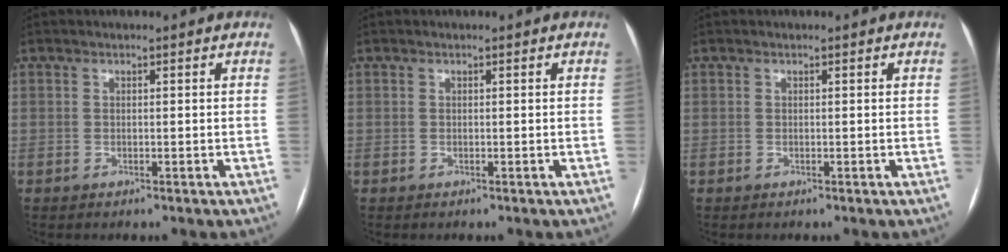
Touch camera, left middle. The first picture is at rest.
{"total": 0.0}
{"total": 0.0}